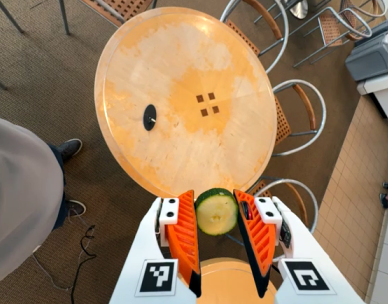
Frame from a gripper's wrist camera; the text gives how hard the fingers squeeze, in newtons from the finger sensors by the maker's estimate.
{"total": 9.5, "left": 9.3, "right": 9.7}